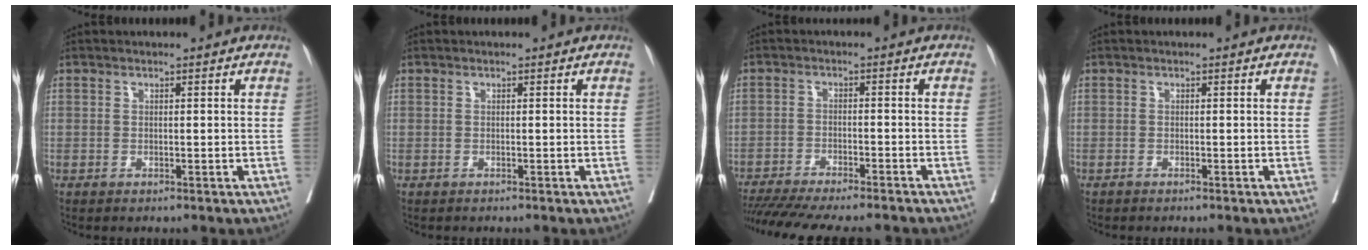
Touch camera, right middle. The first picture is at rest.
{"total": 0.0}
{"total": 17.5, "force": [-15.5, 2.3, 7.8], "torque": [-0.153, -0.033, -0.219]}
{"total": 0.0}